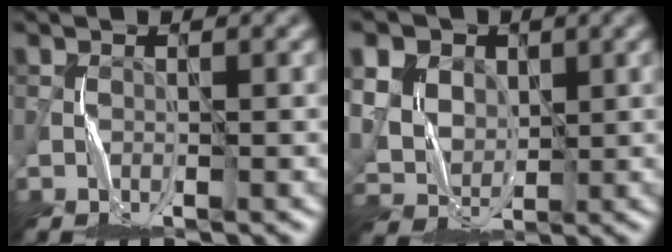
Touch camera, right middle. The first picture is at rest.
{"total": 13.2, "force": [6.0, 9.6, 6.7], "torque": [-0.147, 0.035, 0.094]}